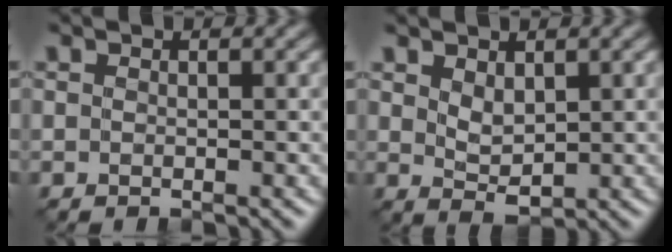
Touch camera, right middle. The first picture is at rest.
{"total": 2.3, "force": [0.9, 1.3, 1.6], "torque": [-0.035, -0.006, 0.025]}